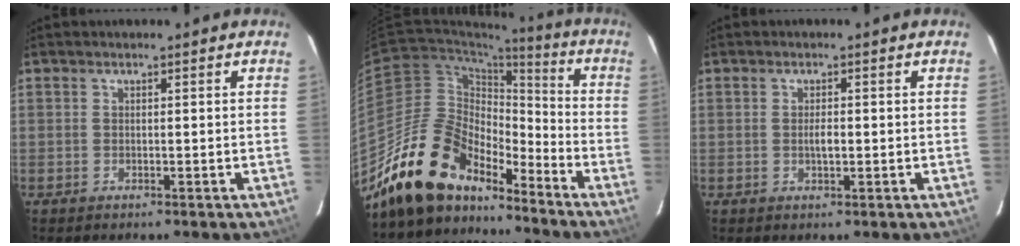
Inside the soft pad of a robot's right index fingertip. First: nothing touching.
{"total": 17.3, "force": [-14.5, 7.2, 6.3], "torque": [-0.125, 0.018, -0.253]}
{"total": 2.0, "force": [-0.2, 0.8, 1.8], "torque": [-0.031, -0.001, -0.003]}